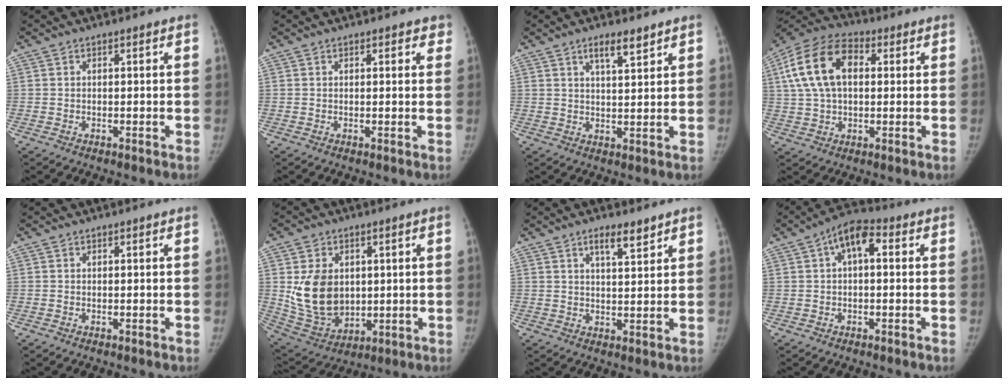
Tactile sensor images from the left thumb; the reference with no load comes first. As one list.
[{"total": 2.0, "force": [1.3, 1.0, 1.2], "torque": [0.004, -0.003, 0.009]}, {"total": 4.8, "force": [3.3, 1.3, 3.3], "torque": [-0.044, -0.023, 0.056]}, {"total": 15.6, "force": [3.4, 9.8, 11.6], "torque": [-0.217, 0.023, 0.056]}, {"total": 0.0}, {"total": 13.6, "force": [1.9, 10.2, 8.8], "torque": [-0.122, -0.019, 0.061]}, {"total": 4.9, "force": [3.4, 1.5, 3.2], "torque": [-0.040, -0.024, 0.056]}, {"total": 7.3, "force": [1.7, 3.6, 6.1], "torque": [-0.092, 0.027, 0.018]}]